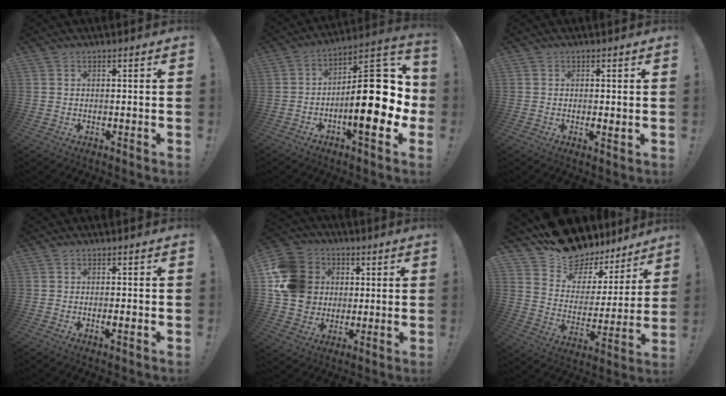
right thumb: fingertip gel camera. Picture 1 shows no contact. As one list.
[{"total": 24.9, "force": [-2.7, 9.5, 22.8], "torque": [-0.335, 0.014, -0.037]}, {"total": 1.5, "force": [0.4, 0.4, 1.4], "torque": [-0.015, -0.006, 0.005]}, {"total": 1.8, "force": [-0.5, 0.4, 1.6], "torque": [-0.022, -0.002, -0.009]}, {"total": 17.3, "force": [3.0, 15.1, 7.7], "torque": [-0.137, 0.002, 0.077]}, {"total": 12.6, "force": [11.2, 5.4, 2.2], "torque": [-0.053, -0.096, 0.199]}]